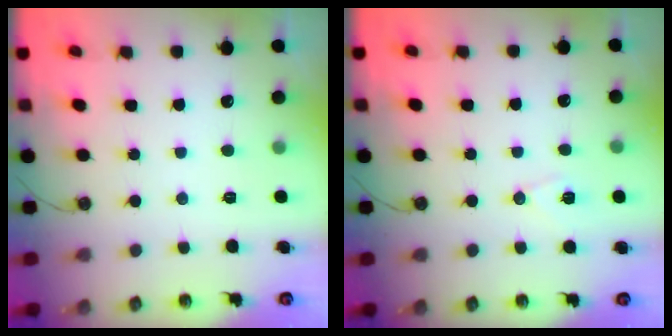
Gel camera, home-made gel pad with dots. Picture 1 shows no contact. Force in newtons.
{"total": 6.8, "press": 6.6, "slide": 1.8}